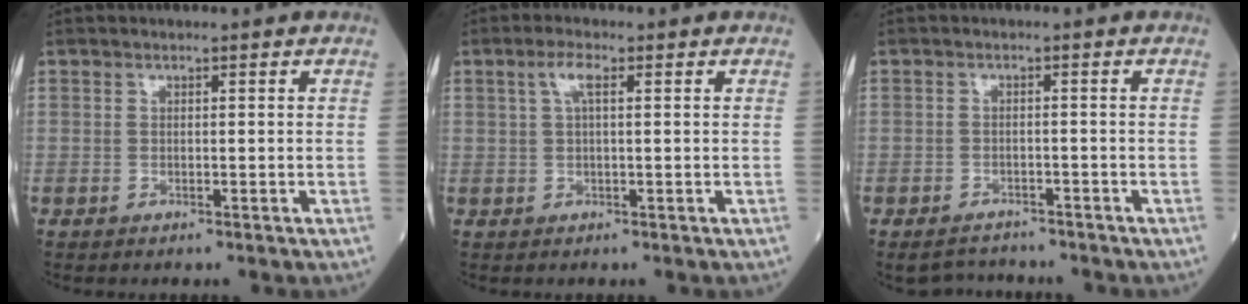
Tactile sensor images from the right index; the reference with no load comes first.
{"total": 2.5, "force": [1.0, 0.5, 2.2], "torque": [-0.048, 0.017, 0.023]}
{"total": 3.6, "force": [-3.3, 1.2, -0.2], "torque": [0.004, -0.003, -0.053]}